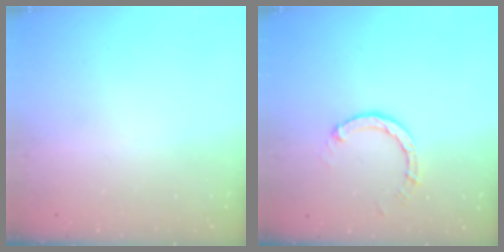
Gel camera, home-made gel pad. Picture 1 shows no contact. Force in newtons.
{"total": 3.0, "press": 3.0, "slide": 0.3}